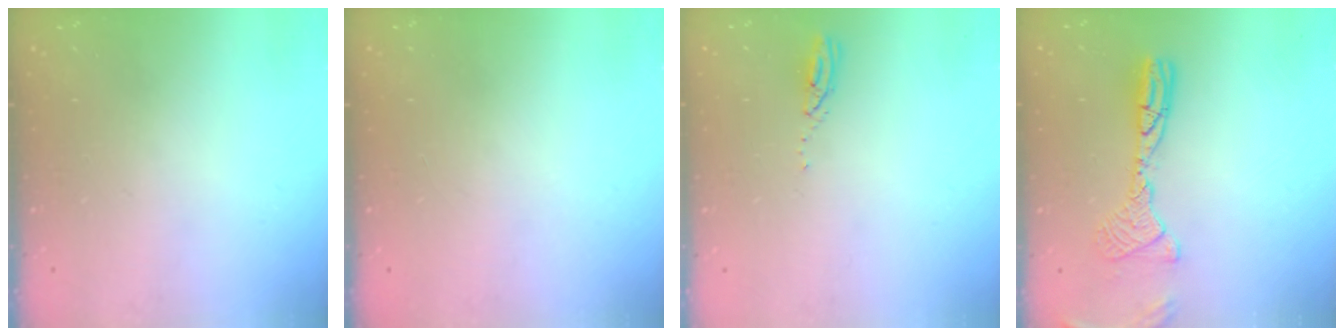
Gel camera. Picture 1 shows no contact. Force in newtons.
{"total": 0.0}
{"total": 3.0, "press": 3.0, "slide": 0.1}
{"total": 11.9, "press": 11.6, "slide": 2.5}